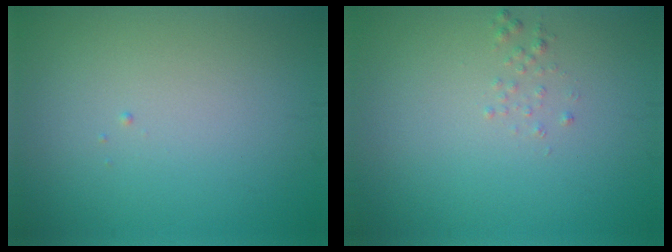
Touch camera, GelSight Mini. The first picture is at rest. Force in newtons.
{"total": 0.7, "press": 0.6, "slide": 0.1}